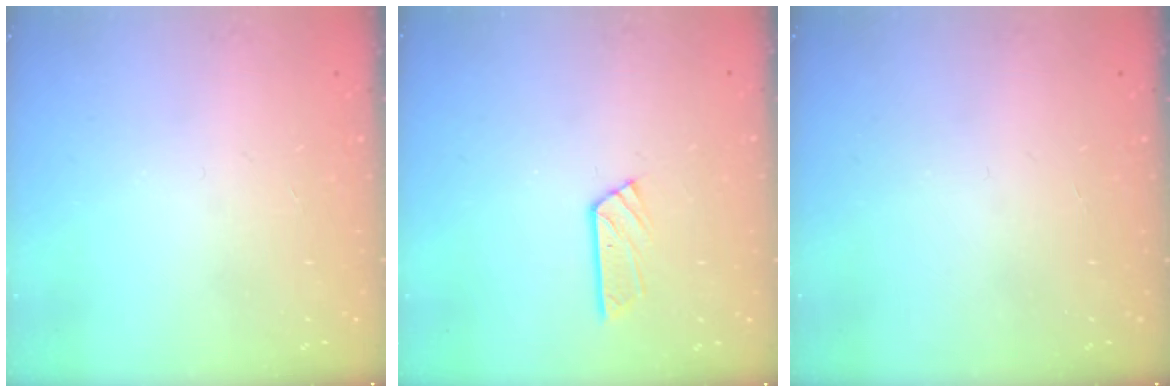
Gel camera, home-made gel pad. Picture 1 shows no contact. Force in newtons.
{"total": 3.9, "press": 3.9, "slide": 0.3}
{"total": 0.0}